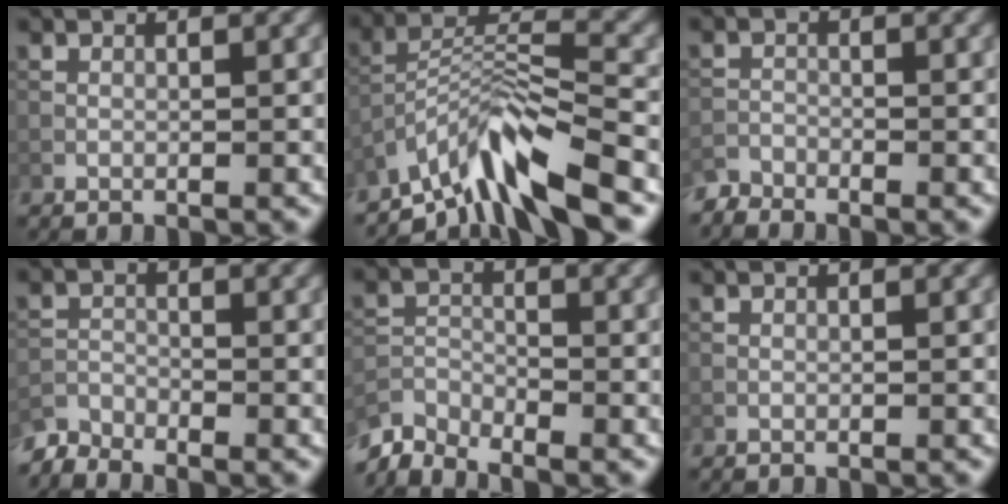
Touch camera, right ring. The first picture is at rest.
{"total": 7.9, "force": [-6.0, 1.3, 5.0], "torque": [-0.087, 0.007, -0.116]}
{"total": 1.9, "force": [-1.9, 0.3, 0.0], "torque": [-0.008, -0.002, -0.045]}
{"total": 2.7, "force": [-2.7, 0.4, 0.2], "torque": [-0.009, -0.007, -0.062]}
{"total": 4.0, "force": [-3.8, 0.9, 0.8], "torque": [-0.013, -0.011, -0.085]}
{"total": 0.0}